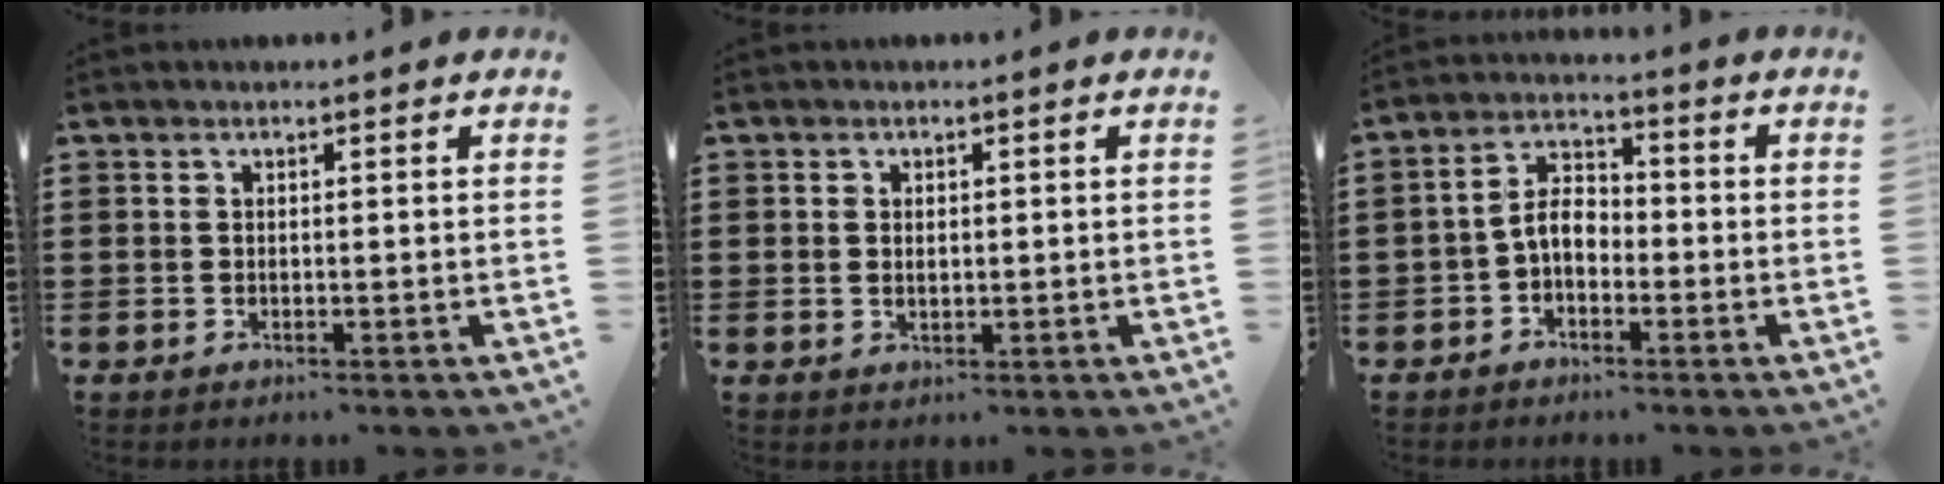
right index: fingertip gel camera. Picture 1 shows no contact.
{"total": 1.0, "force": [0.3, 0.7, 0.6], "torque": [-0.013, 0.005, 0.006]}
{"total": 4.7, "force": [-1.5, 2.9, 3.5], "torque": [-0.079, 0.008, -0.034]}